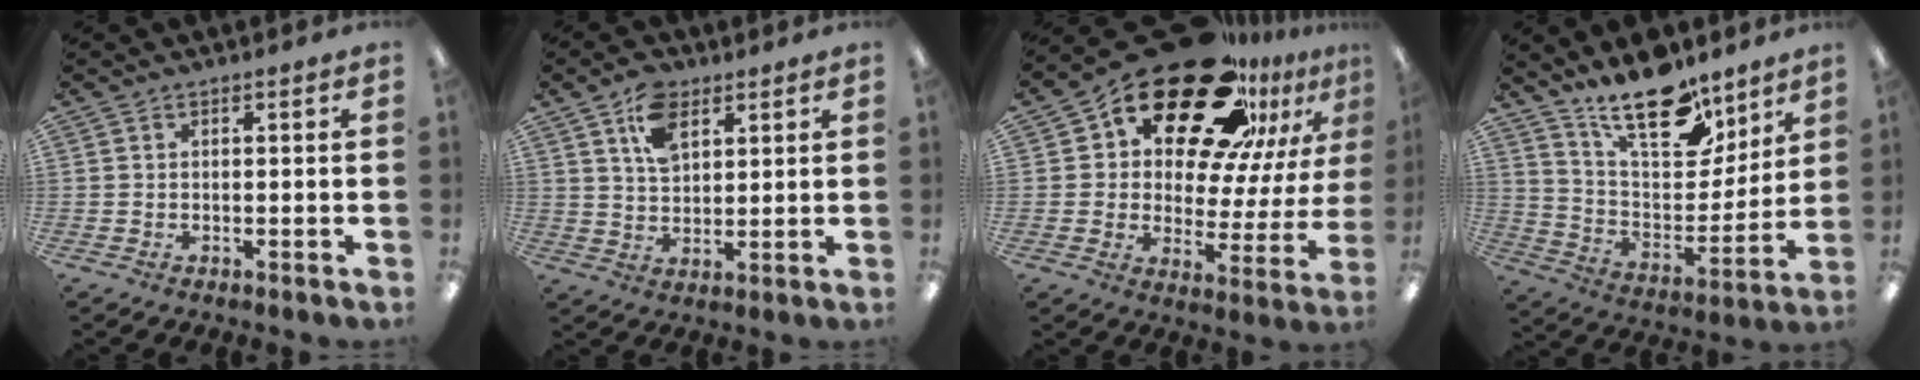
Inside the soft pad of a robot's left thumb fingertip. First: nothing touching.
{"total": 9.0, "force": [4.8, 5.4, 5.3], "torque": [-0.094, -0.004, 0.089]}
{"total": 25.4, "force": [17.6, 12.5, 13.3], "torque": [-0.209, -0.113, 0.299]}
{"total": 19.9, "force": [14.8, 8.5, 10.1], "torque": [-0.167, -0.094, 0.260]}